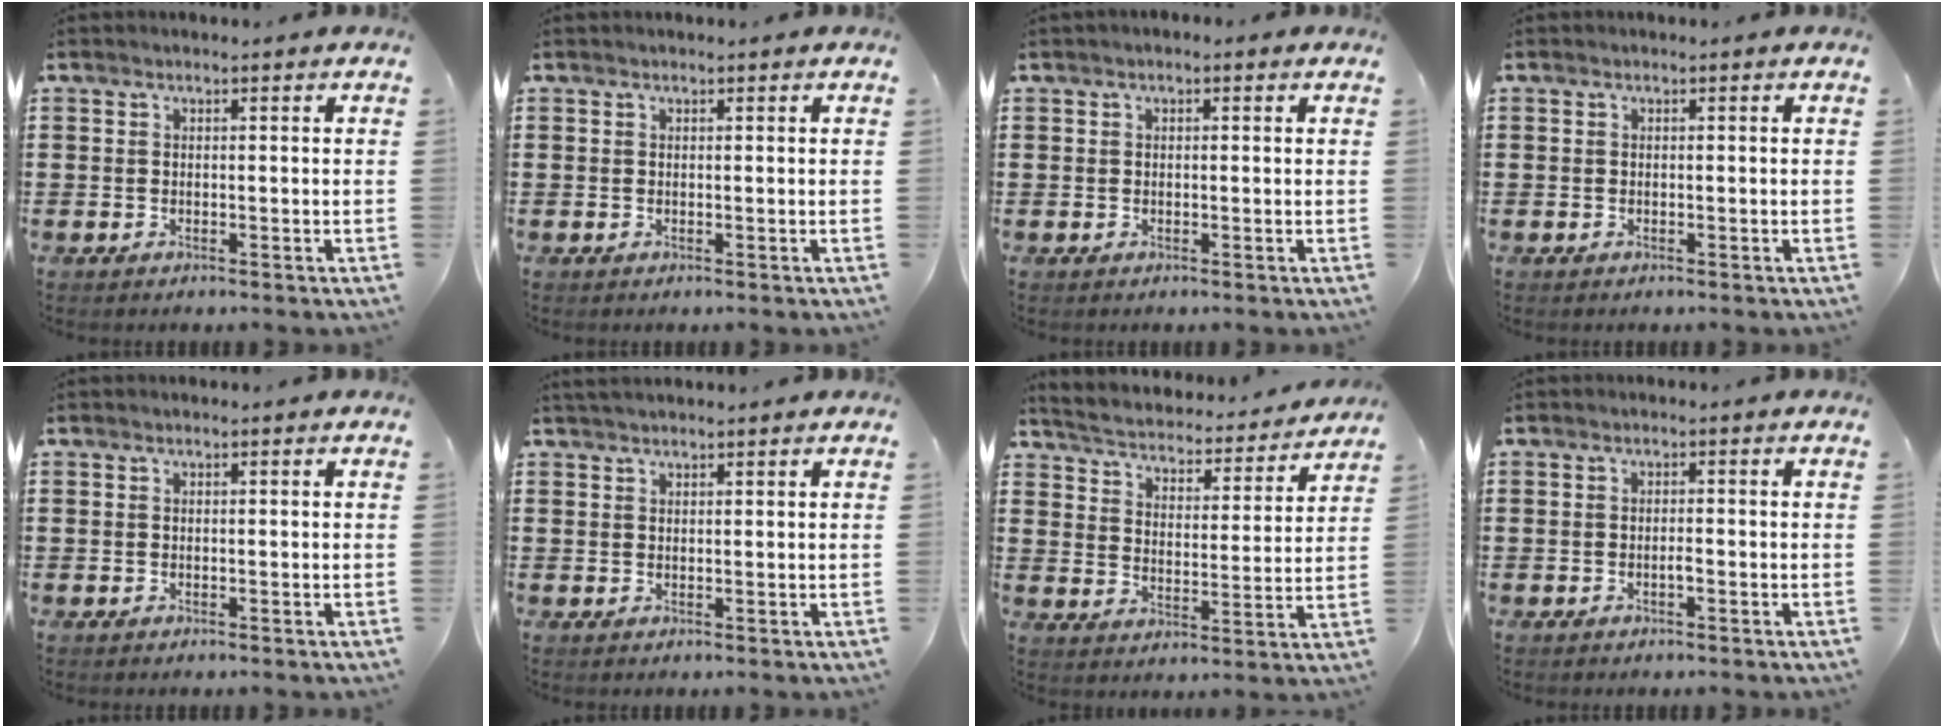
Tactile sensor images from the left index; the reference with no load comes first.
{"total": 0.0}
{"total": 0.6, "force": [0.1, 0.5, 0.4], "torque": [-0.008, 0.005, 0.002]}
{"total": 0.0}
{"total": 0.0}
{"total": 1.4, "force": [1.4, 0.1, 0.4], "torque": [-0.009, 0.000, 0.027]}
{"total": 3.1, "force": [3.1, 0.0, 0.3], "torque": [-0.027, -0.030, 0.042]}
{"total": 1.0, "force": [-0.3, 0.2, 0.9], "torque": [-0.018, -0.003, -0.005]}